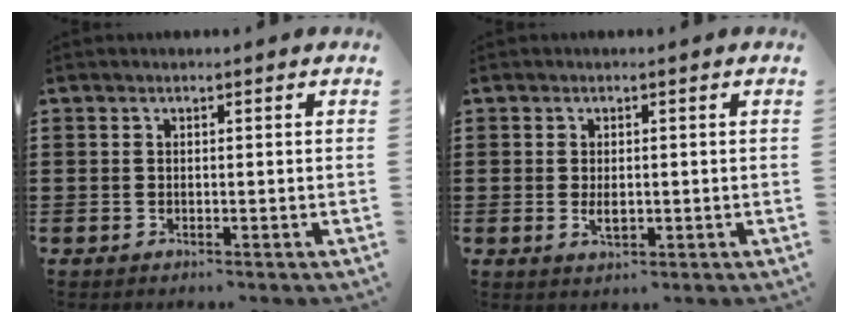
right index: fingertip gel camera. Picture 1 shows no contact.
{"total": 1.9, "force": [0.0, 0.9, 1.7], "torque": [-0.034, -0.001, 0.000]}